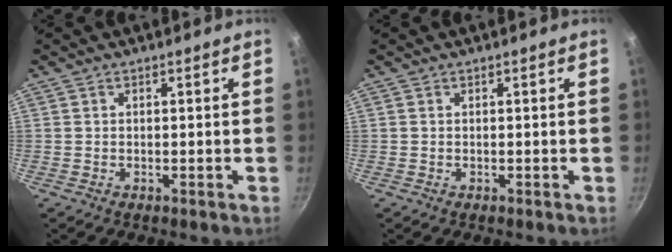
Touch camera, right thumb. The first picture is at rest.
{"total": 0.0}